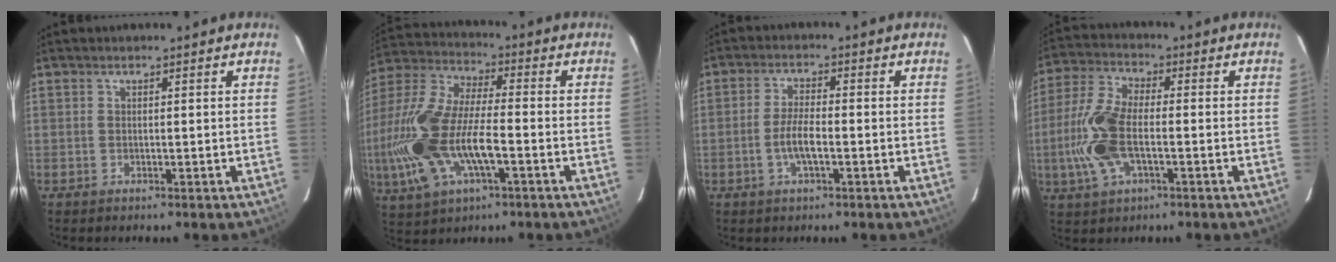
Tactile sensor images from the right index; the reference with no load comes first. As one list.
[{"total": 20.5, "force": [-5.3, 8.6, 17.9], "torque": [-0.389, -0.015, -0.100]}, {"total": 4.8, "force": [-1.6, 1.3, 4.3], "torque": [-0.090, 0.002, -0.030]}, {"total": 12.5, "force": [-2.5, 5.7, 10.8], "torque": [-0.246, 0.006, -0.054]}]